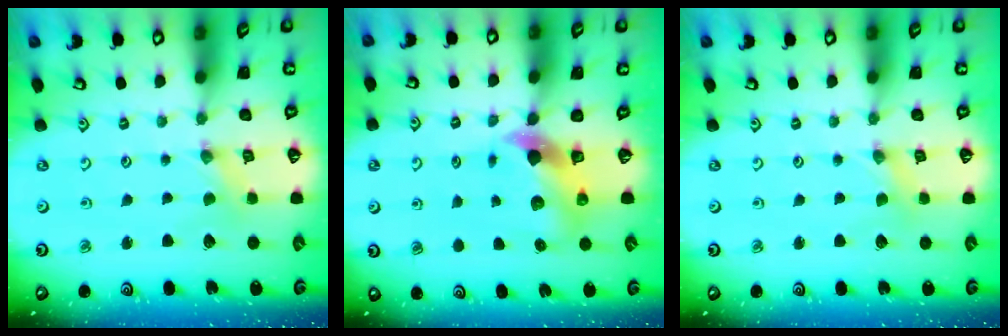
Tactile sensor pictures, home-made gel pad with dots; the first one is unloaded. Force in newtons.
{"total": 7.6, "press": 7.5, "slide": 1.2}
{"total": 0.0}